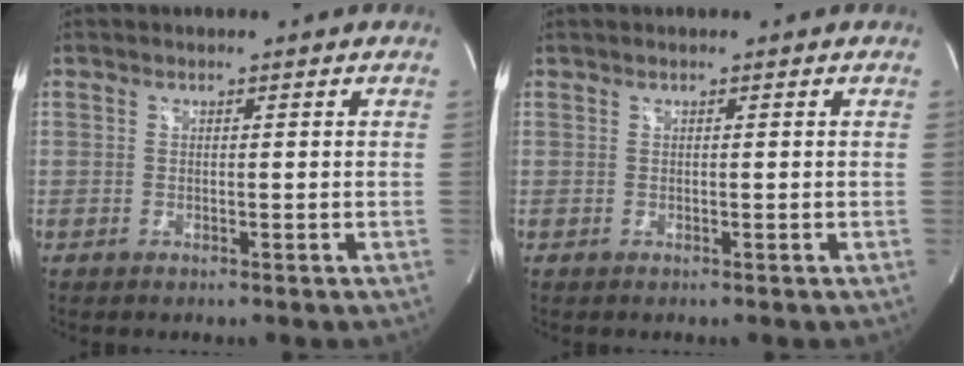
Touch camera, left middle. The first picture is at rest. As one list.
[{"total": 0.0}]